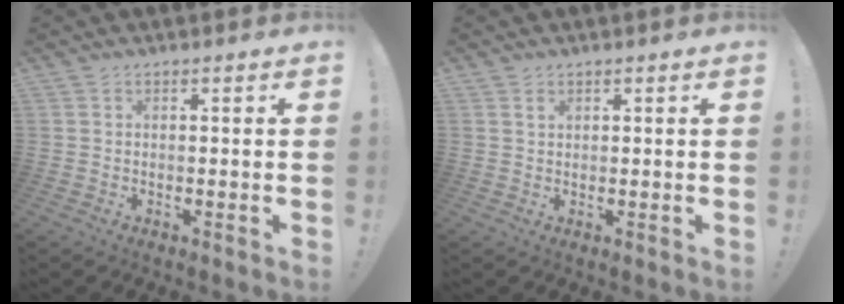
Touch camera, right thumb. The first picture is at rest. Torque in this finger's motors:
{"motor_torque": [-0.74, -0.95, -1.44, 0.16, -0.09]}